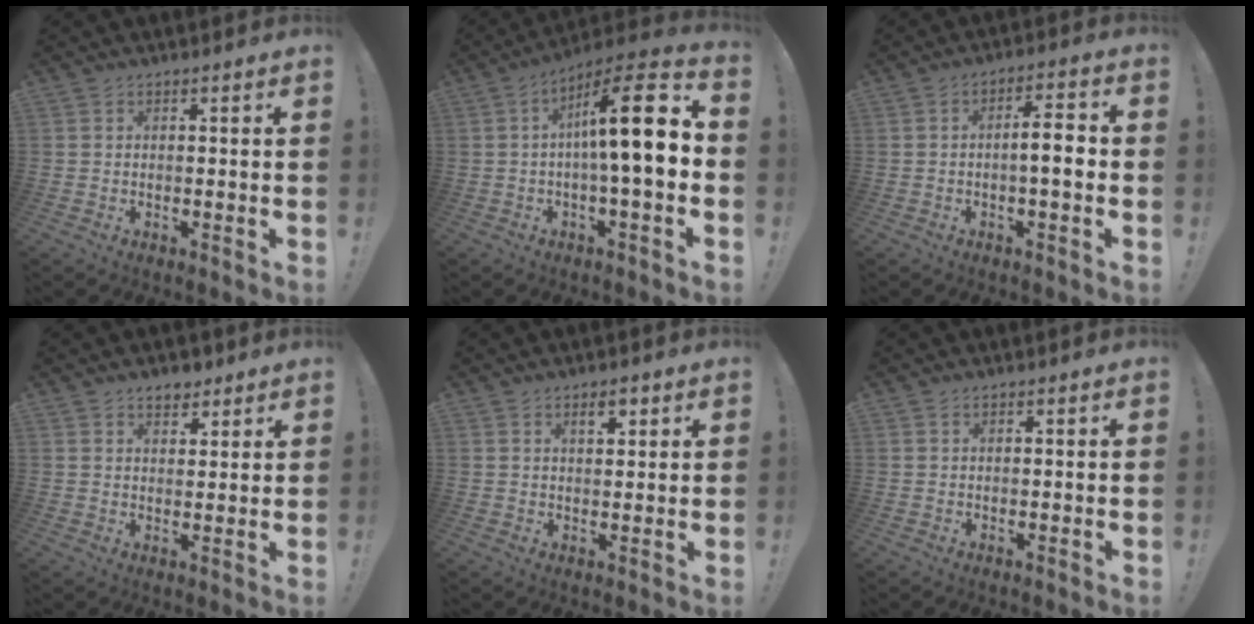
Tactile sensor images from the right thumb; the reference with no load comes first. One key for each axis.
{"total": 16.8, "fx": 1.7, "fy": 2.5, "fz": 16.6, "tx": -0.269, "ty": -0.010, "tz": 0.013}
{"total": 7.7, "fx": -1.1, "fy": 1.7, "fz": 7.4, "tx": -0.118, "ty": 0.010, "tz": -0.023}
{"total": 4.3, "fx": 3.2, "fy": 2.6, "fz": 1.3, "tx": -0.012, "ty": -0.014, "tz": 0.057}
{"total": 4.0, "fx": 2.1, "fy": 1.7, "fz": 2.9, "tx": -0.039, "ty": -0.007, "tz": 0.032}
{"total": 0.6, "fx": 0.4, "fy": 0.2, "fz": 0.2, "tx": -0.004, "ty": 0.000, "tz": 0.009}